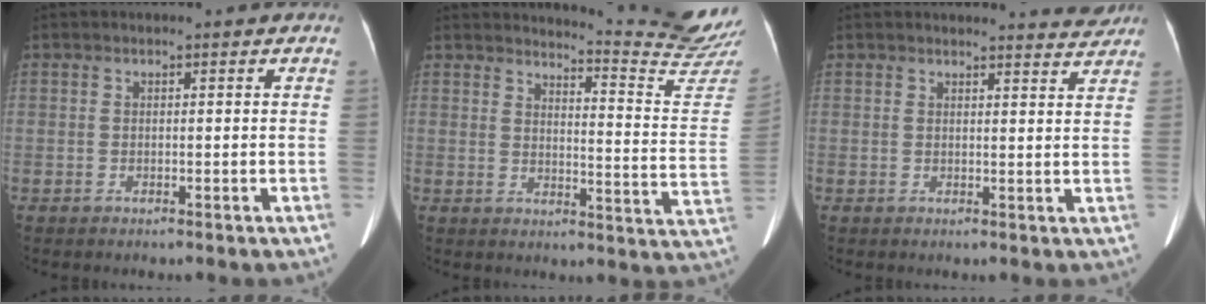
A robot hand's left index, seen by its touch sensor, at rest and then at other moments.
{"total": 15.2, "force": [14.9, -2.4, 1.5], "torque": [-0.026, -0.144, 0.162]}
{"total": 4.4, "force": [4.4, 0.0, 0.2], "torque": [-0.010, -0.015, 0.039]}